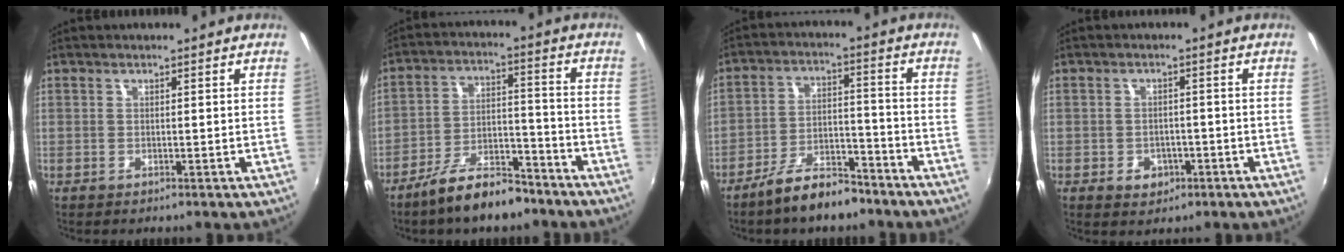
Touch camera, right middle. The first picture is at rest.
{"total": 11.3, "force": [-8.8, 4.1, 5.9], "torque": [-0.115, 0.018, -0.142]}
{"total": 9.6, "force": [-7.6, 3.4, 4.7], "torque": [-0.095, 0.016, -0.122]}
{"total": 4.1, "force": [-1.9, 3.2, 1.8], "torque": [-0.040, 0.003, -0.020]}